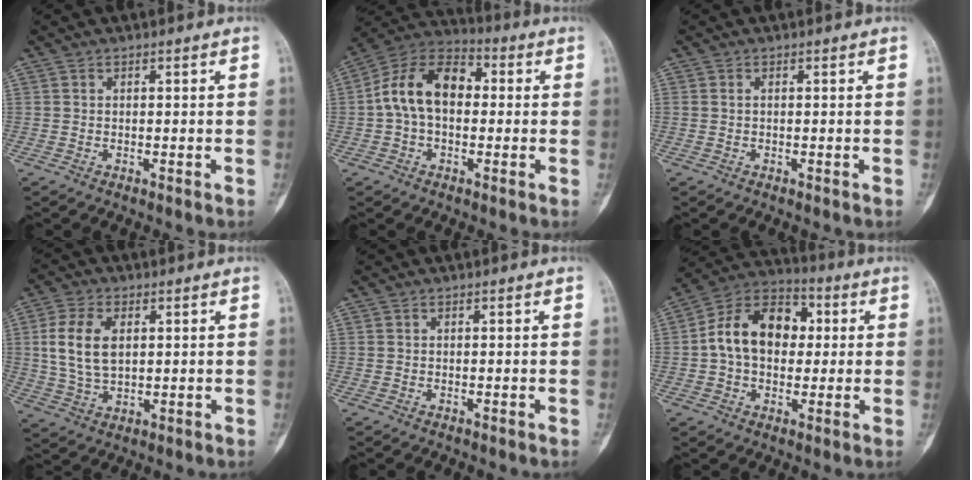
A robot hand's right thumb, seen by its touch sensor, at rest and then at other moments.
{"total": 13.9, "force": [0.8, 9.3, 10.4], "torque": [-0.165, 0.038, -0.001]}
{"total": 0.5, "force": [0.1, 0.3, 0.5], "torque": [-0.012, 0.002, 0.003]}
{"total": 9.6, "force": [1.9, 5.7, 7.5], "torque": [-0.151, -0.006, 0.041]}
{"total": 0.0}
{"total": 15.0, "force": [1.3, 10.7, 10.4], "torque": [-0.143, 0.031, 0.012]}